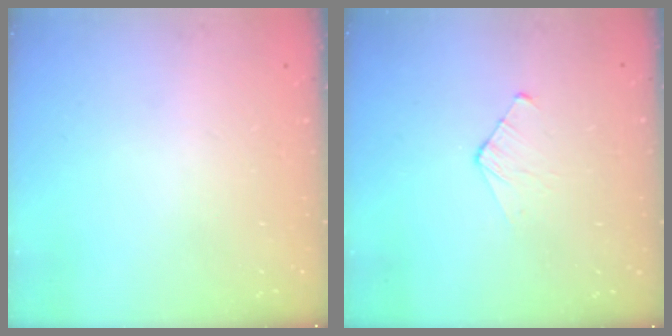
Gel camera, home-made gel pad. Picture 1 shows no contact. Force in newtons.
{"total": 3.5, "press": 3.4, "slide": 0.3}